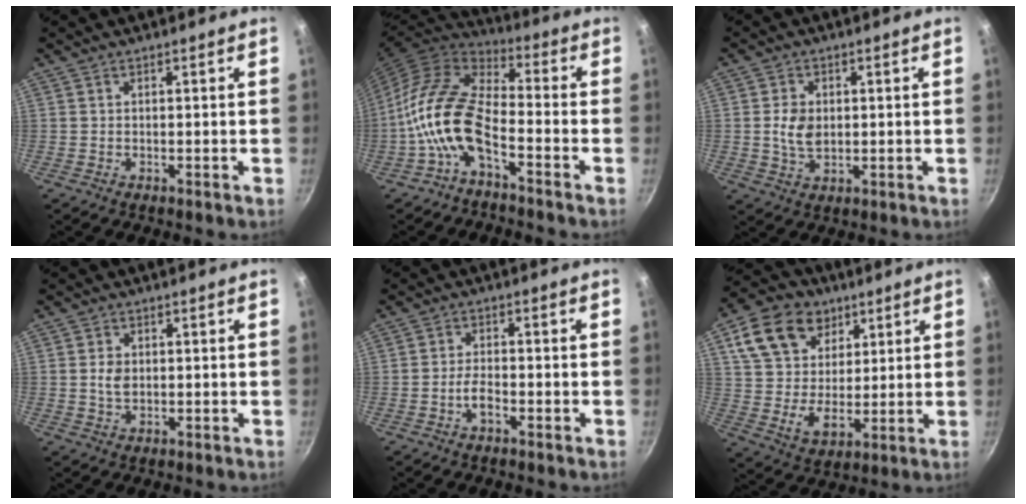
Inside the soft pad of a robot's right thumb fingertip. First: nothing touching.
{"total": 13.3, "force": [-5.1, 6.4, 10.5], "torque": [-0.200, 0.049, -0.116]}
{"total": 5.6, "force": [0.4, 3.9, 4.0], "torque": [-0.065, -0.005, 0.009]}
{"total": 3.2, "force": [0.3, 2.3, 2.2], "torque": [-0.033, 0.000, 0.006]}
{"total": 3.1, "force": [-1.5, 1.4, 2.3], "torque": [-0.043, 0.016, -0.031]}
{"total": 18.0, "force": [8.0, 13.3, 9.1], "torque": [-0.138, -0.013, 0.145]}